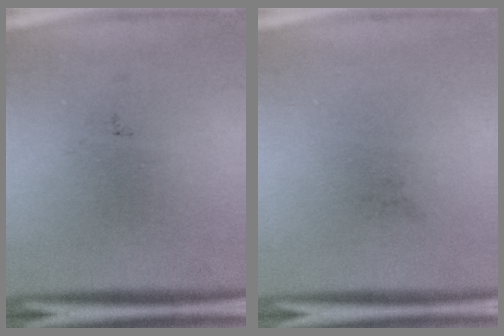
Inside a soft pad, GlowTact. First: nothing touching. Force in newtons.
{"total": 0.0}